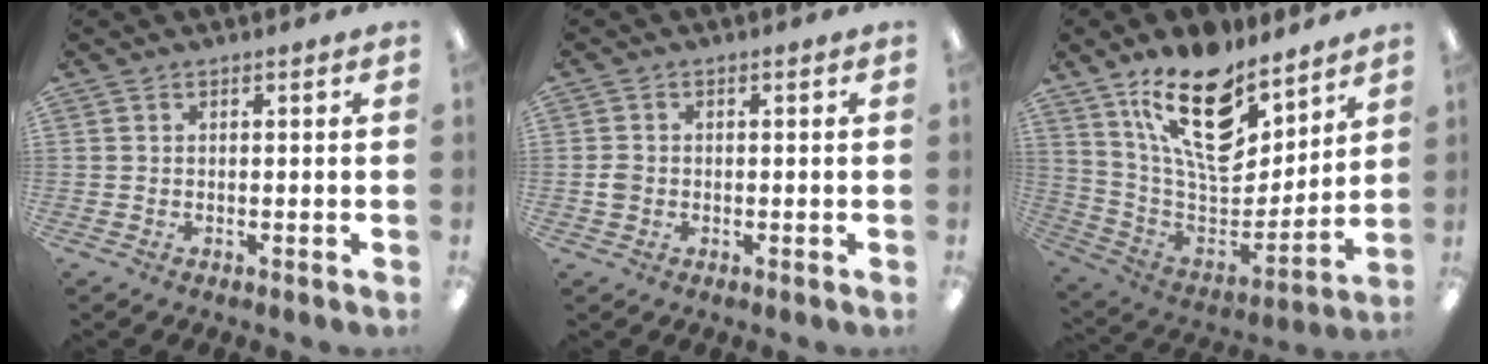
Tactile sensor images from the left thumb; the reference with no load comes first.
{"total": 2.1, "force": [-0.4, 1.9, 0.9], "torque": [-0.015, 0.005, -0.009]}
{"total": 20.8, "force": [13.3, 10.0, 12.5], "torque": [-0.210, -0.085, 0.238]}